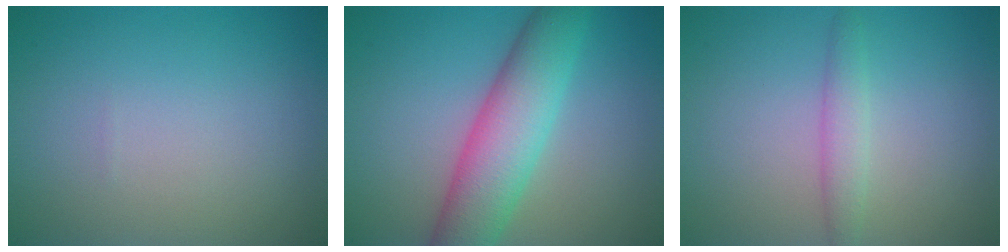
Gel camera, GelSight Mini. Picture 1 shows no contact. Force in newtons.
{"total": 7.3, "press": 7.3, "slide": 0.4}
{"total": 1.9, "press": 1.9, "slide": 0.0}